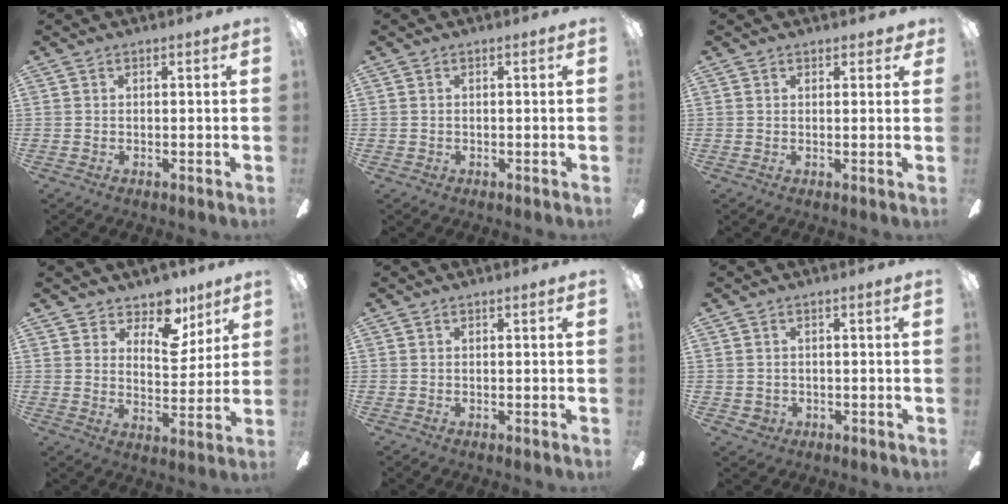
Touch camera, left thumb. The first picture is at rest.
{"total": 0.8, "force": [-0.2, 0.6, 0.4], "torque": [-0.008, 0.003, -0.006]}
{"total": 1.5, "force": [1.0, 0.7, 1.0], "torque": [-0.004, -0.006, 0.014]}
{"total": 10.7, "force": [7.6, 5.9, 4.7], "torque": [-0.072, -0.043, 0.139]}
{"total": 0.0}
{"total": 1.9, "force": [-0.4, 1.7, 0.7], "torque": [-0.015, 0.002, -0.010]}